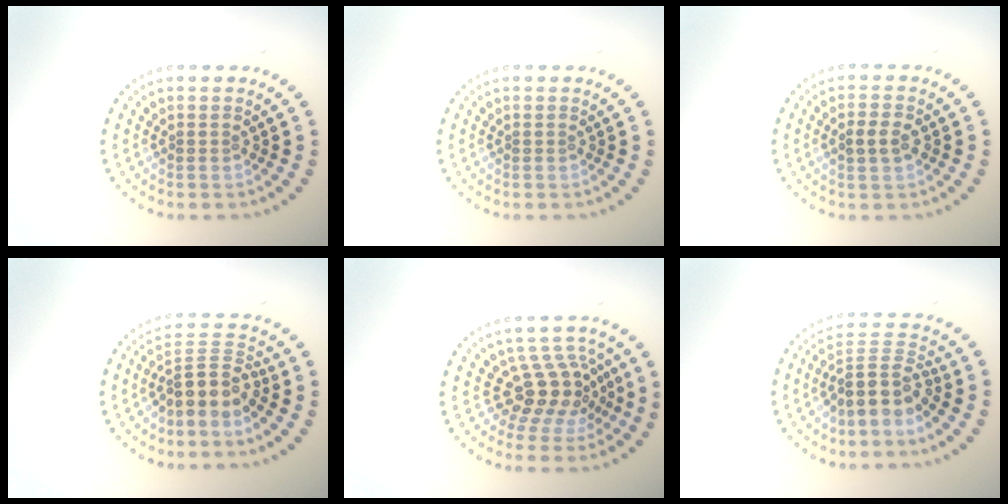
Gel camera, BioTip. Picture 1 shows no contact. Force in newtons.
{"total": 0.0}
{"total": 2.2, "press": 2.2, "slide": 0.2}
{"total": 3.7, "press": 2.7, "slide": 2.5}
{"total": 4.3, "press": 3.1, "slide": 2.9}
{"total": 4.1, "press": 3.3, "slide": 2.5}